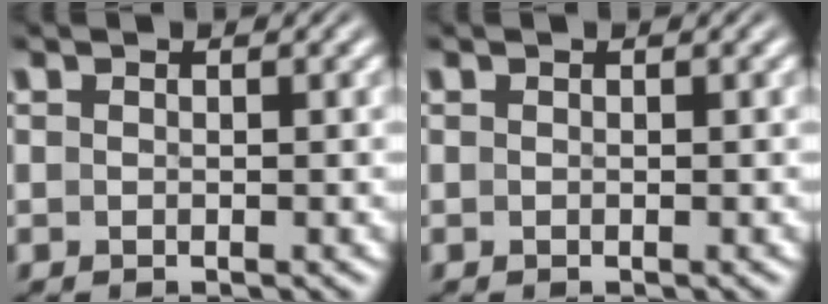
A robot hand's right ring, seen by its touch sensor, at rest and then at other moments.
{"total": 0.0}